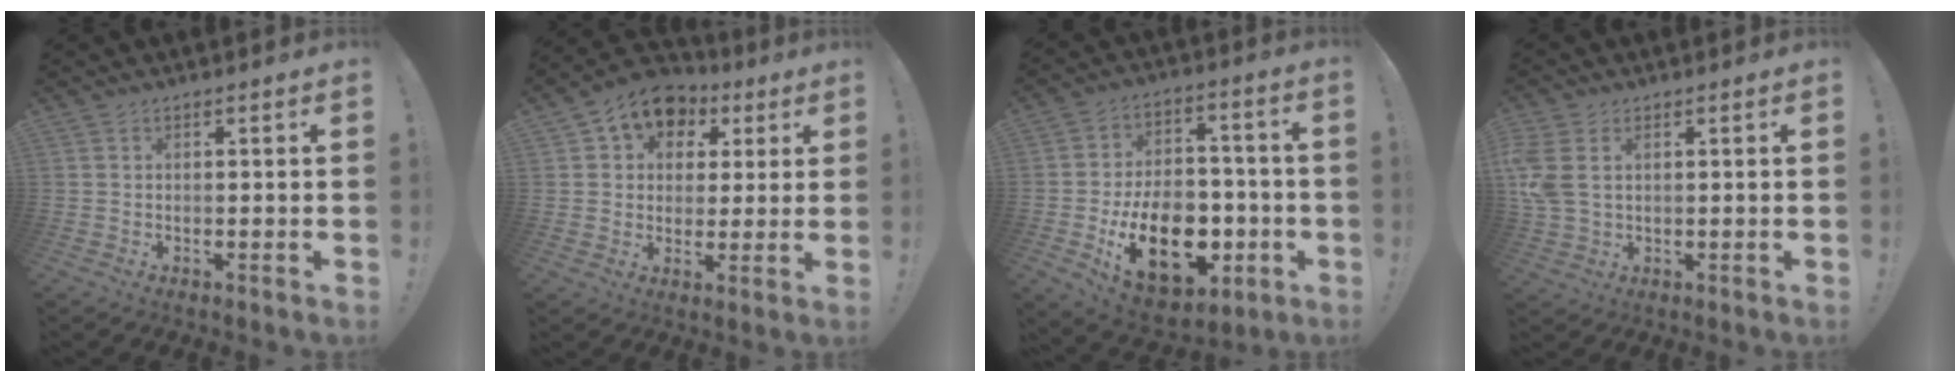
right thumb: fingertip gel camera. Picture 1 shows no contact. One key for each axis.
{"total": 10.3, "fx": 4.8, "fy": 8.0, "fz": 4.3, "tx": -0.061, "ty": -0.020, "tz": 0.093}
{"total": 22.3, "fx": -6.6, "fy": 14.9, "fz": 15.2, "tx": -0.247, "ty": 0.037, "tz": -0.088}
{"total": 7.0, "fx": 2.2, "fy": 4.7, "fz": 4.8, "tx": -0.112, "ty": -0.011, "tz": 0.043}